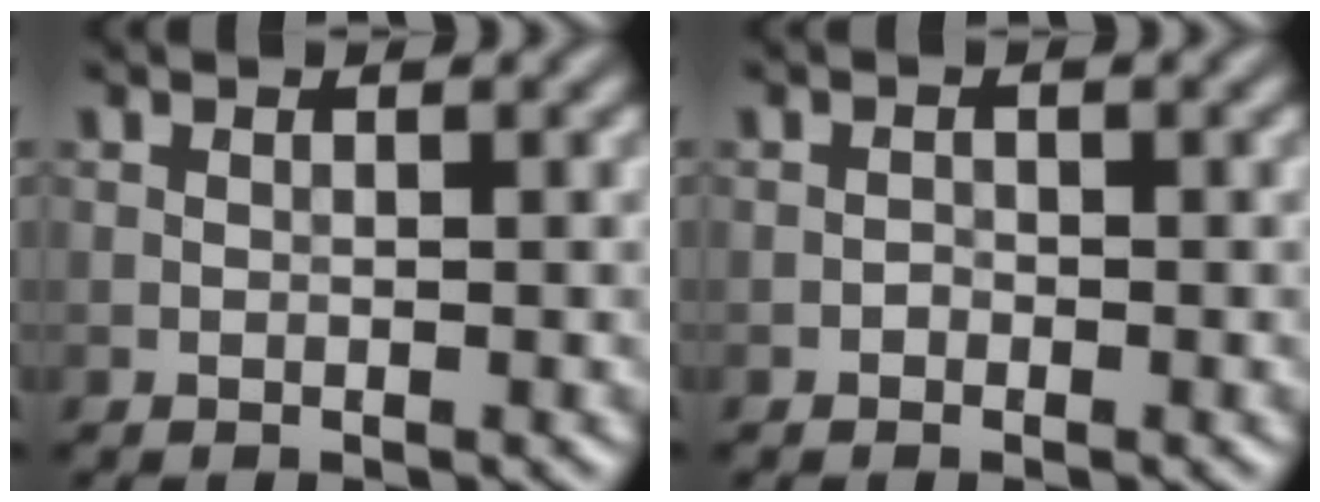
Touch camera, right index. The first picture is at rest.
{"total": 0.5, "force": [-0.3, 0.4, 0.1], "torque": [0.001, -0.001, -0.007]}